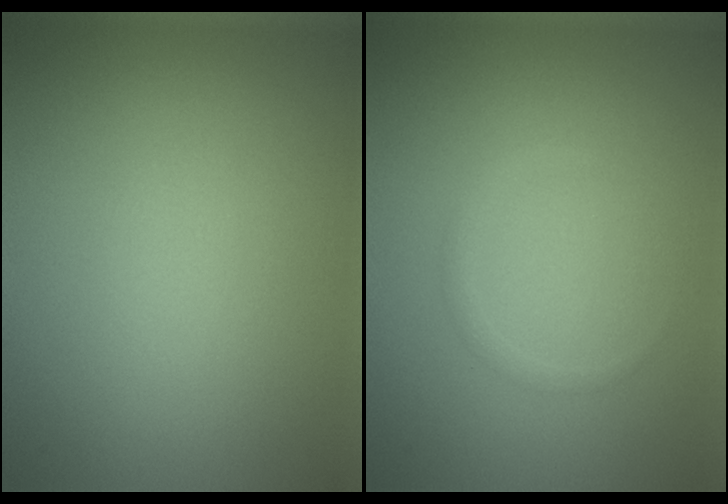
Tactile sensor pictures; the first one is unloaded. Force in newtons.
{"total": 0.8, "press": 0.8, "slide": 0.0}